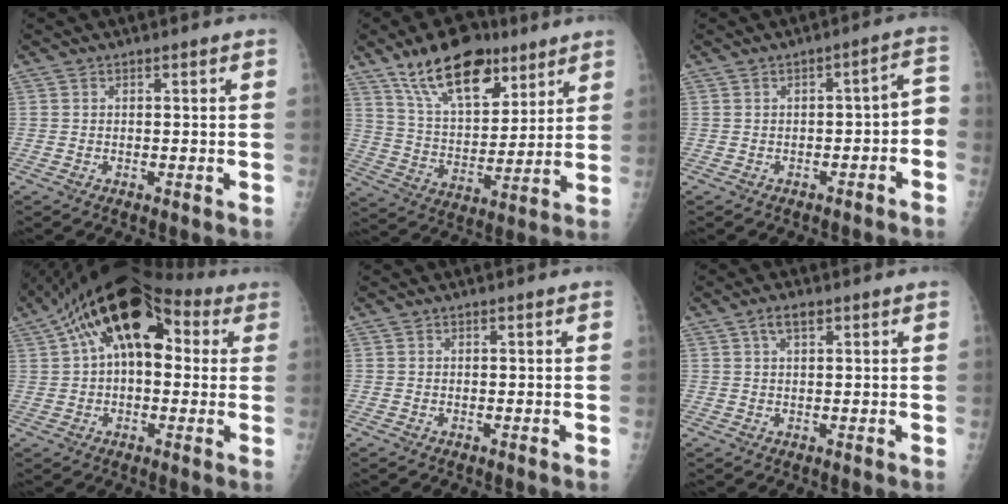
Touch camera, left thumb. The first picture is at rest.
{"total": 18.0, "force": [11.6, 8.8, 10.5], "torque": [-0.129, -0.053, 0.204]}
{"total": 5.3, "force": [-2.1, 2.8, 4.0], "torque": [-0.023, 0.044, -0.030]}
{"total": 16.8, "force": [4.9, 9.7, 12.9], "torque": [-0.180, 0.040, 0.066]}
{"total": 0.0}
{"total": 3.0, "force": [1.6, 1.3, 2.2], "torque": [-0.036, 0.001, 0.030]}